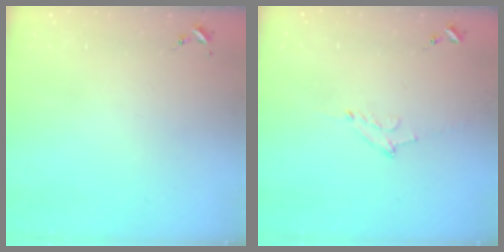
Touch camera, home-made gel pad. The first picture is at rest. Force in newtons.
{"total": 6.2, "press": 6.1, "slide": 0.9}